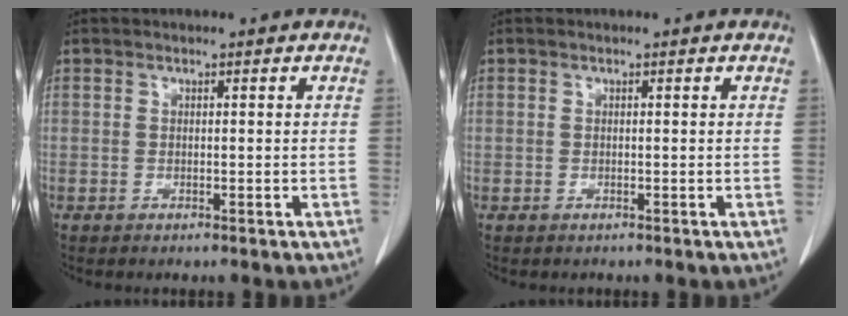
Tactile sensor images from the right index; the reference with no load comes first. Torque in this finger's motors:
{"motor_torque": [-1.11, -0.74, -0.55, -0.17]}